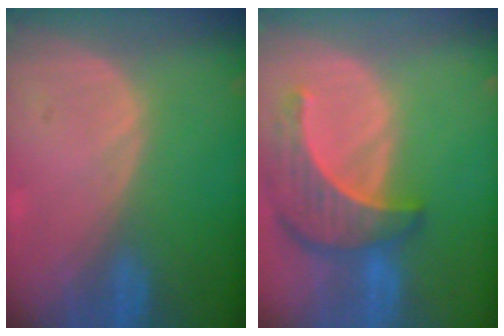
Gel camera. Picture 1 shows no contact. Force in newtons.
{"total": 8.4, "press": 7.8, "slide": 3.0}